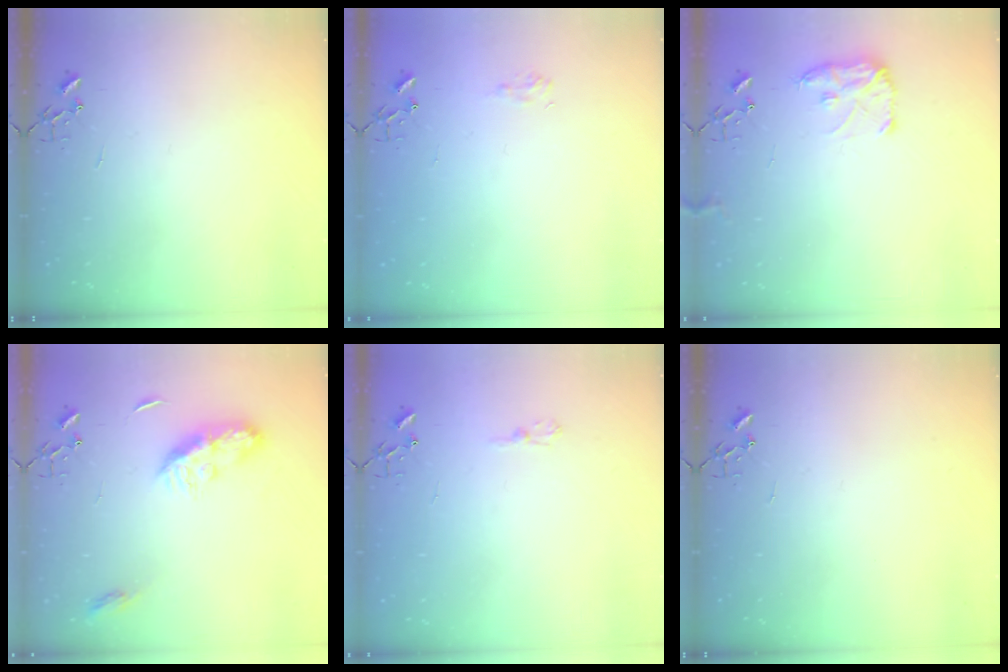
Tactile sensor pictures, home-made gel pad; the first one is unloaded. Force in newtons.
{"total": 6.9, "press": 6.8, "slide": 0.8}
{"total": 8.9, "press": 8.8, "slide": 0.6}
{"total": 9.7, "press": 9.7, "slide": 0.1}
{"total": 4.8, "press": 4.8, "slide": 0.5}
{"total": 0.0}